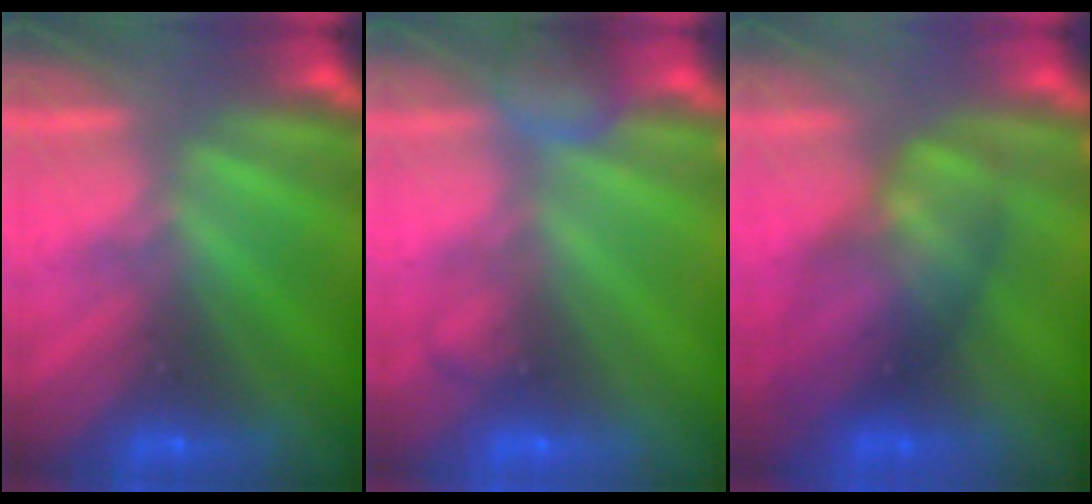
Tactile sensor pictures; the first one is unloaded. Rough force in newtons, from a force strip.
{"total": 2.6}
{"total": 7.7}